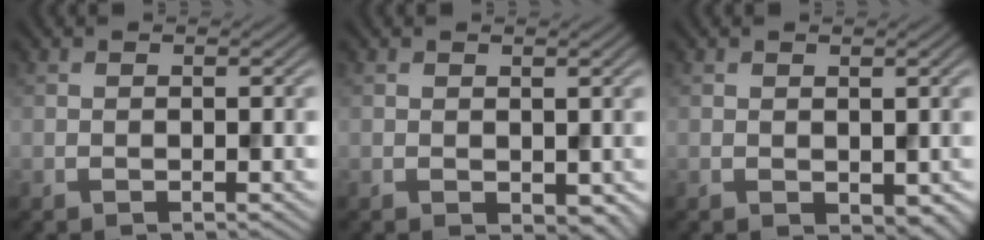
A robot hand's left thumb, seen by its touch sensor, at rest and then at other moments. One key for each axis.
{"total": 1.4, "fx": 0.3, "fy": 1.0, "fz": 1.0, "tx": -0.019, "ty": -0.008, "tz": 0.009}
{"total": 1.5, "fx": 0.2, "fy": 1.0, "fz": 1.1, "tx": -0.020, "ty": -0.008, "tz": 0.009}